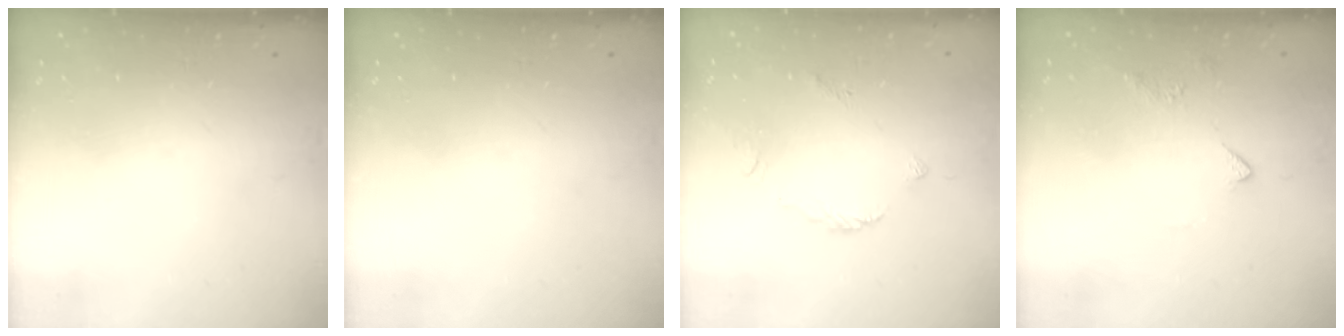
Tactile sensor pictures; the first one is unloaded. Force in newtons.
{"total": 0.0}
{"total": 3.4, "press": 3.3, "slide": 0.7}
{"total": 2.9, "press": 2.8, "slide": 0.7}